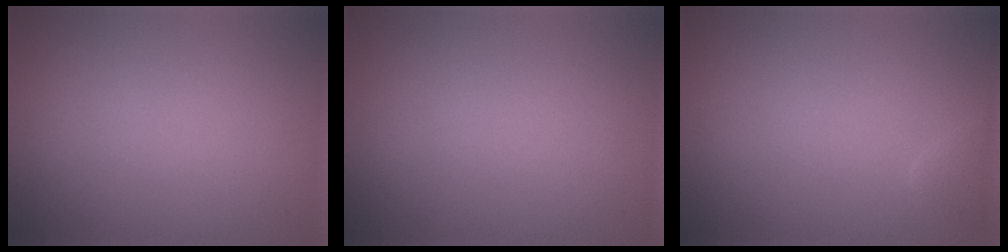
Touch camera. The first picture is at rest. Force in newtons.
{"total": 0.0}
{"total": 0.8, "press": 0.8, "slide": 0.1}